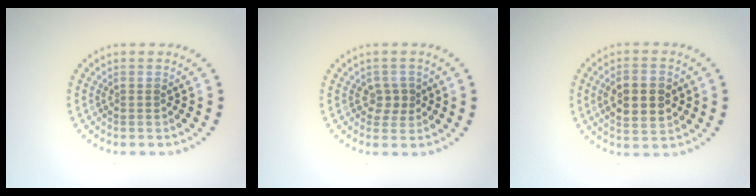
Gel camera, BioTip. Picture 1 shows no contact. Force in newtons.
{"total": 1.9, "press": 1.7, "slide": 0.7}
{"total": 4.6, "press": 4.6, "slide": 0.3}